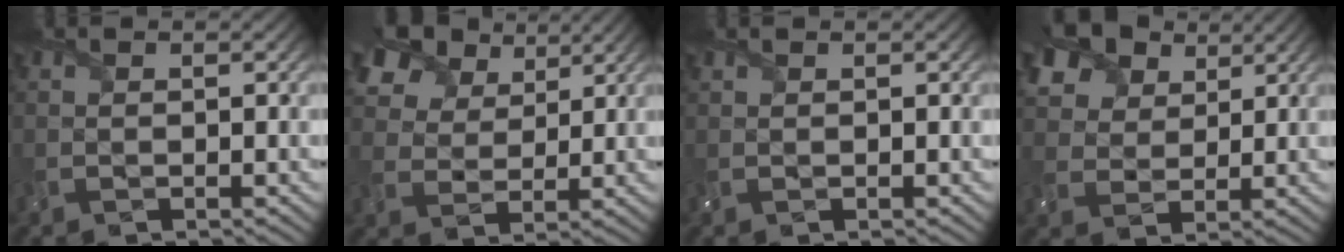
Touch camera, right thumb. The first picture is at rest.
{"total": 11.7, "force": [7.3, 7.1, 5.8], "torque": [-0.164, 0.021, 0.127]}
{"total": 0.6, "force": [0.6, 0.2, 0.2], "torque": [-0.010, 0.002, 0.015]}
{"total": 10.8, "force": [6.5, 7.0, 5.0], "torque": [-0.156, 0.014, 0.119]}